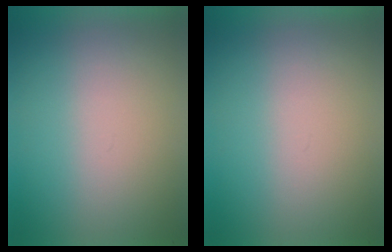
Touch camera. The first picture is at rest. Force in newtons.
{"total": 0.0}